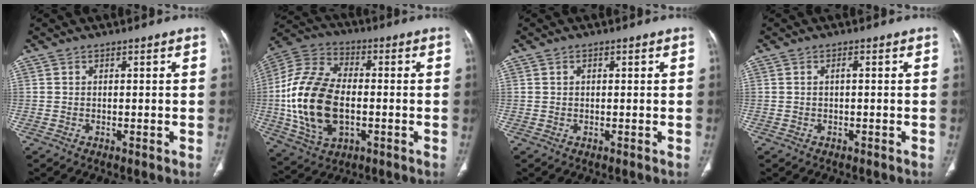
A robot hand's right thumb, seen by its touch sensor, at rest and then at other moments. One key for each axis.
{"total": 19.9, "fx": -2.1, "fy": 11.9, "fz": 15.8, "tx": -0.324, "ty": 0.013, "tz": -0.034}
{"total": 0.7, "fx": 0.3, "fy": 0.4, "fz": 0.5, "tx": -0.008, "ty": 0.002, "tz": 0.004}
{"total": 0.7, "fx": 0.0, "fy": 0.1, "fz": 0.6, "tx": -0.017, "ty": 0.000, "tz": -0.002}